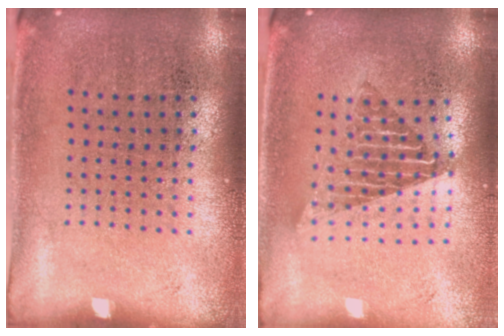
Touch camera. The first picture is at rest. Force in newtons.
{"total": 1.7, "press": 1.4, "slide": 1.0}